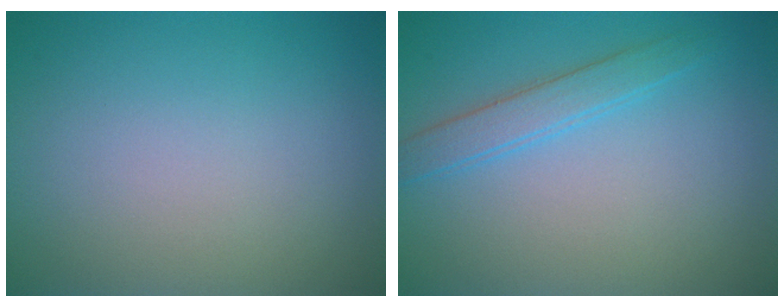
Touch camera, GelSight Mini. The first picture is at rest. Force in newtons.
{"total": 2.3, "press": 2.3, "slide": 0.1}